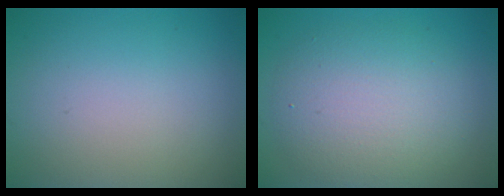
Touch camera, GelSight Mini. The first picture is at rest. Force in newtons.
{"total": 6.2, "press": 6.1, "slide": 0.4}